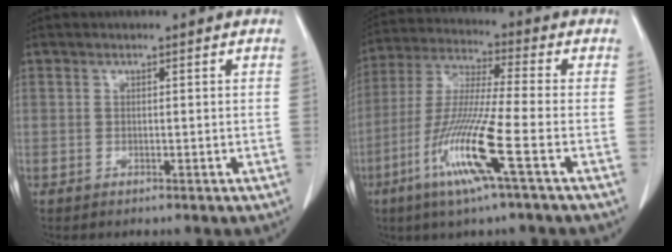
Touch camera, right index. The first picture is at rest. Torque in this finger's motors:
{"motor_torque": [1.85, -0.29, 0.55, 0.21]}